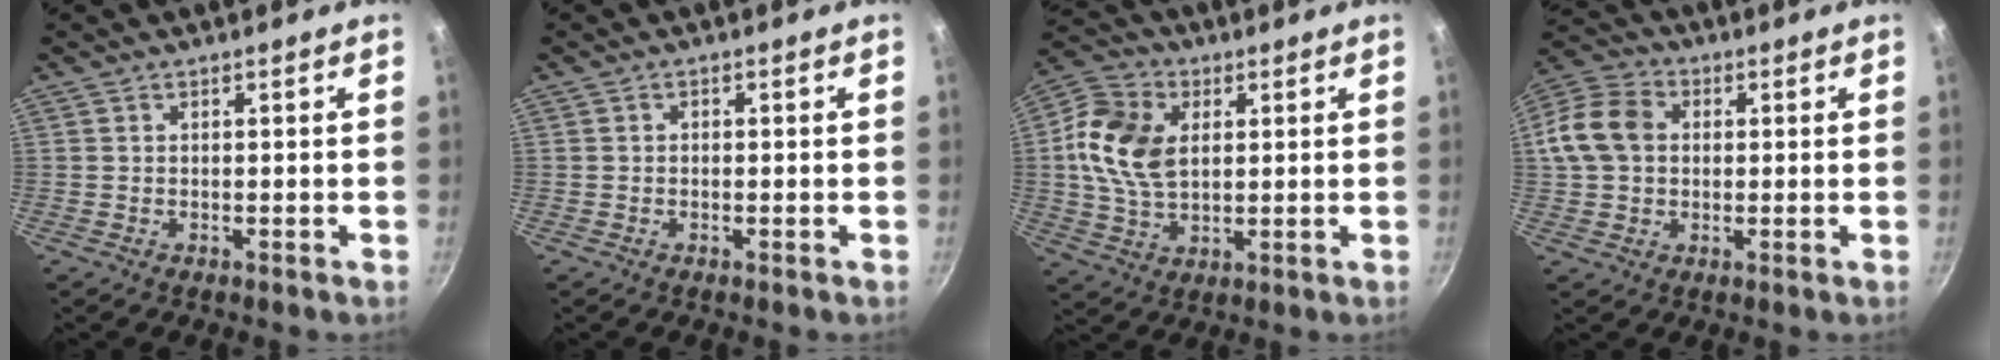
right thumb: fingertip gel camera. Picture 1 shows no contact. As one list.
[{"total": 0.6, "force": [-0.2, 0.5, 0.2], "torque": [-0.003, 0.003, -0.003]}, {"total": 13.3, "force": [2.2, 9.0, 9.5], "torque": [-0.161, 0.001, 0.032]}, {"total": 11.1, "force": [1.1, 8.7, 6.8], "torque": [-0.113, 0.019, 0.004]}]